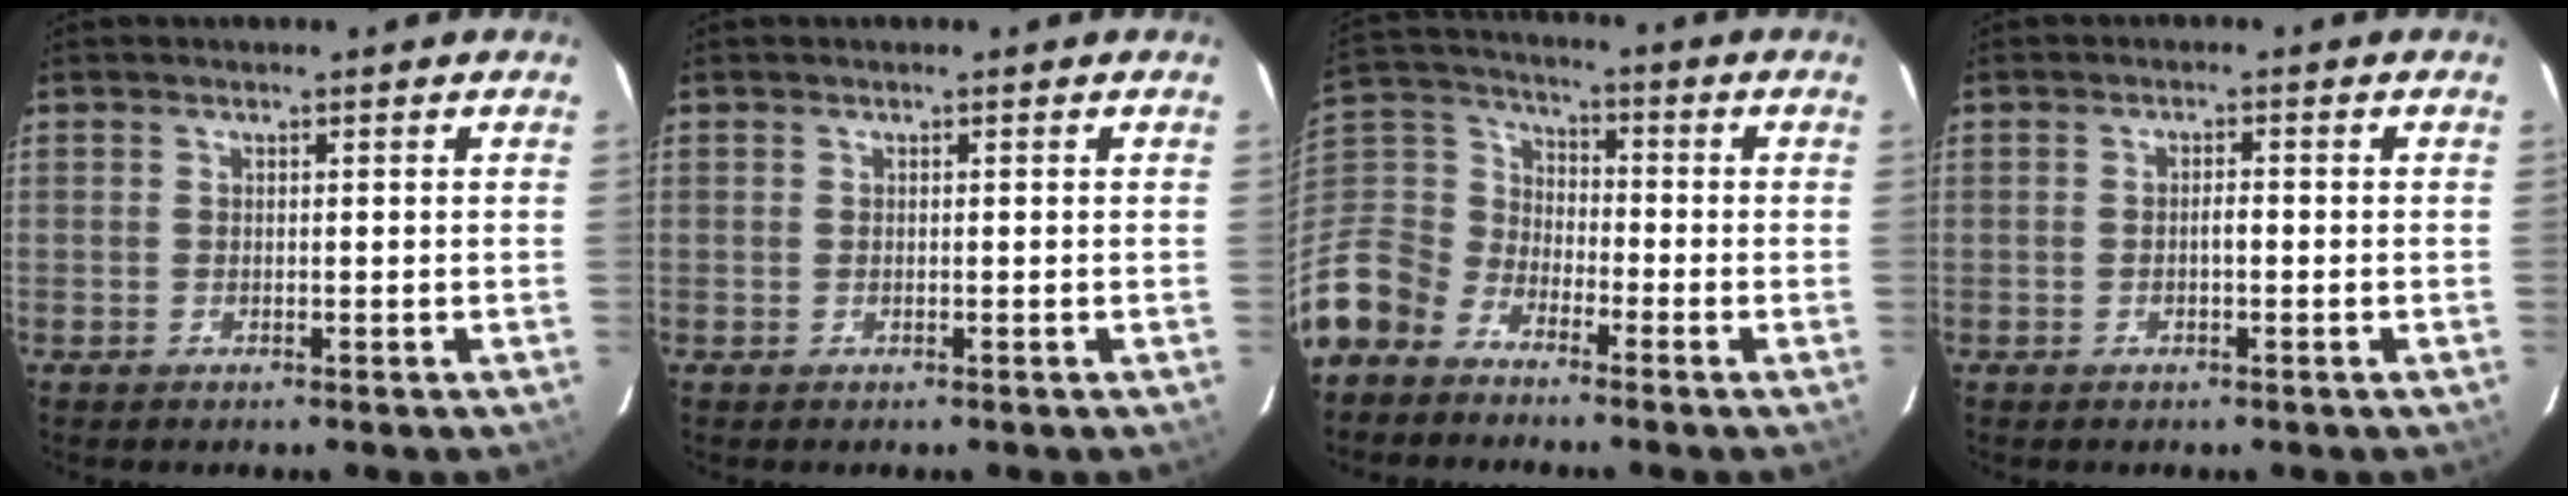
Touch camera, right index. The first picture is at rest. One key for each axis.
{"total": 0.0}
{"total": 13.1, "fx": -8.8, "fy": 9.2, "fz": 3.1, "tx": -0.109, "ty": 0.031, "tz": -0.188}
{"total": 1.4, "fx": -0.5, "fy": 0.4, "fz": 1.3, "tx": -0.024, "ty": 0.005, "tz": -0.008}